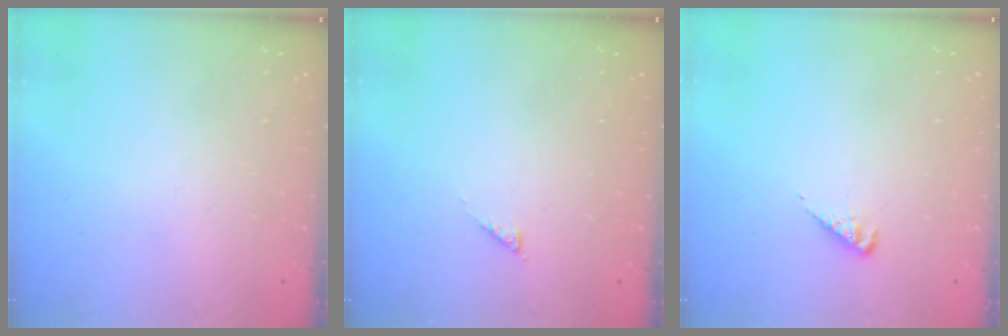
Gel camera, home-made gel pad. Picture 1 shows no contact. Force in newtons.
{"total": 1.3, "press": 1.3, "slide": 0.3}
{"total": 3.9, "press": 3.8, "slide": 0.6}